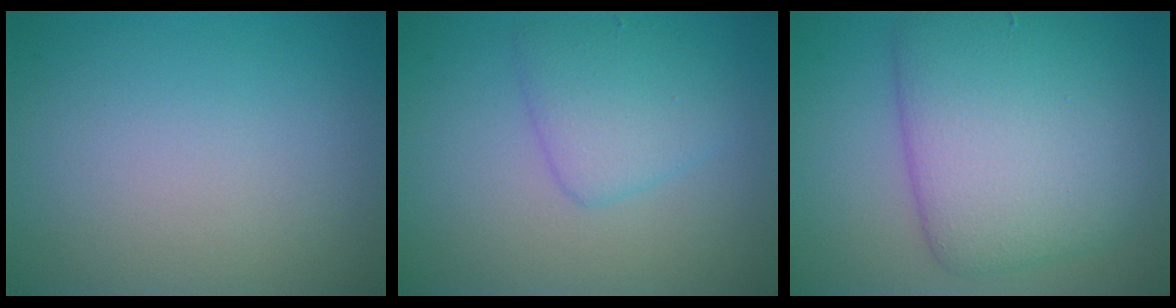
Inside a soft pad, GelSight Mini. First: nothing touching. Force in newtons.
{"total": 3.1, "press": 3.1, "slide": 0.1}
{"total": 8.7, "press": 8.7, "slide": 0.2}